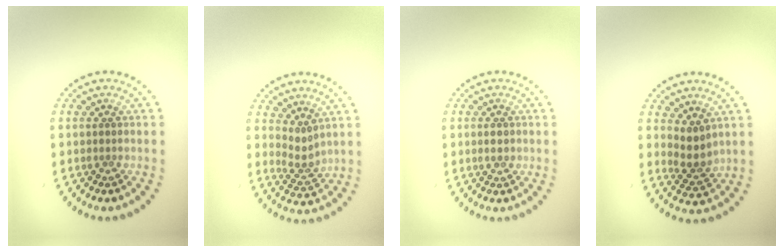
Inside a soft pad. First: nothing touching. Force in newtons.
{"total": 2.0, "press": 1.4, "slide": 1.4}
{"total": 0.8, "press": 0.8, "slide": 0.0}
{"total": 2.4, "press": 2.0, "slide": 1.4}